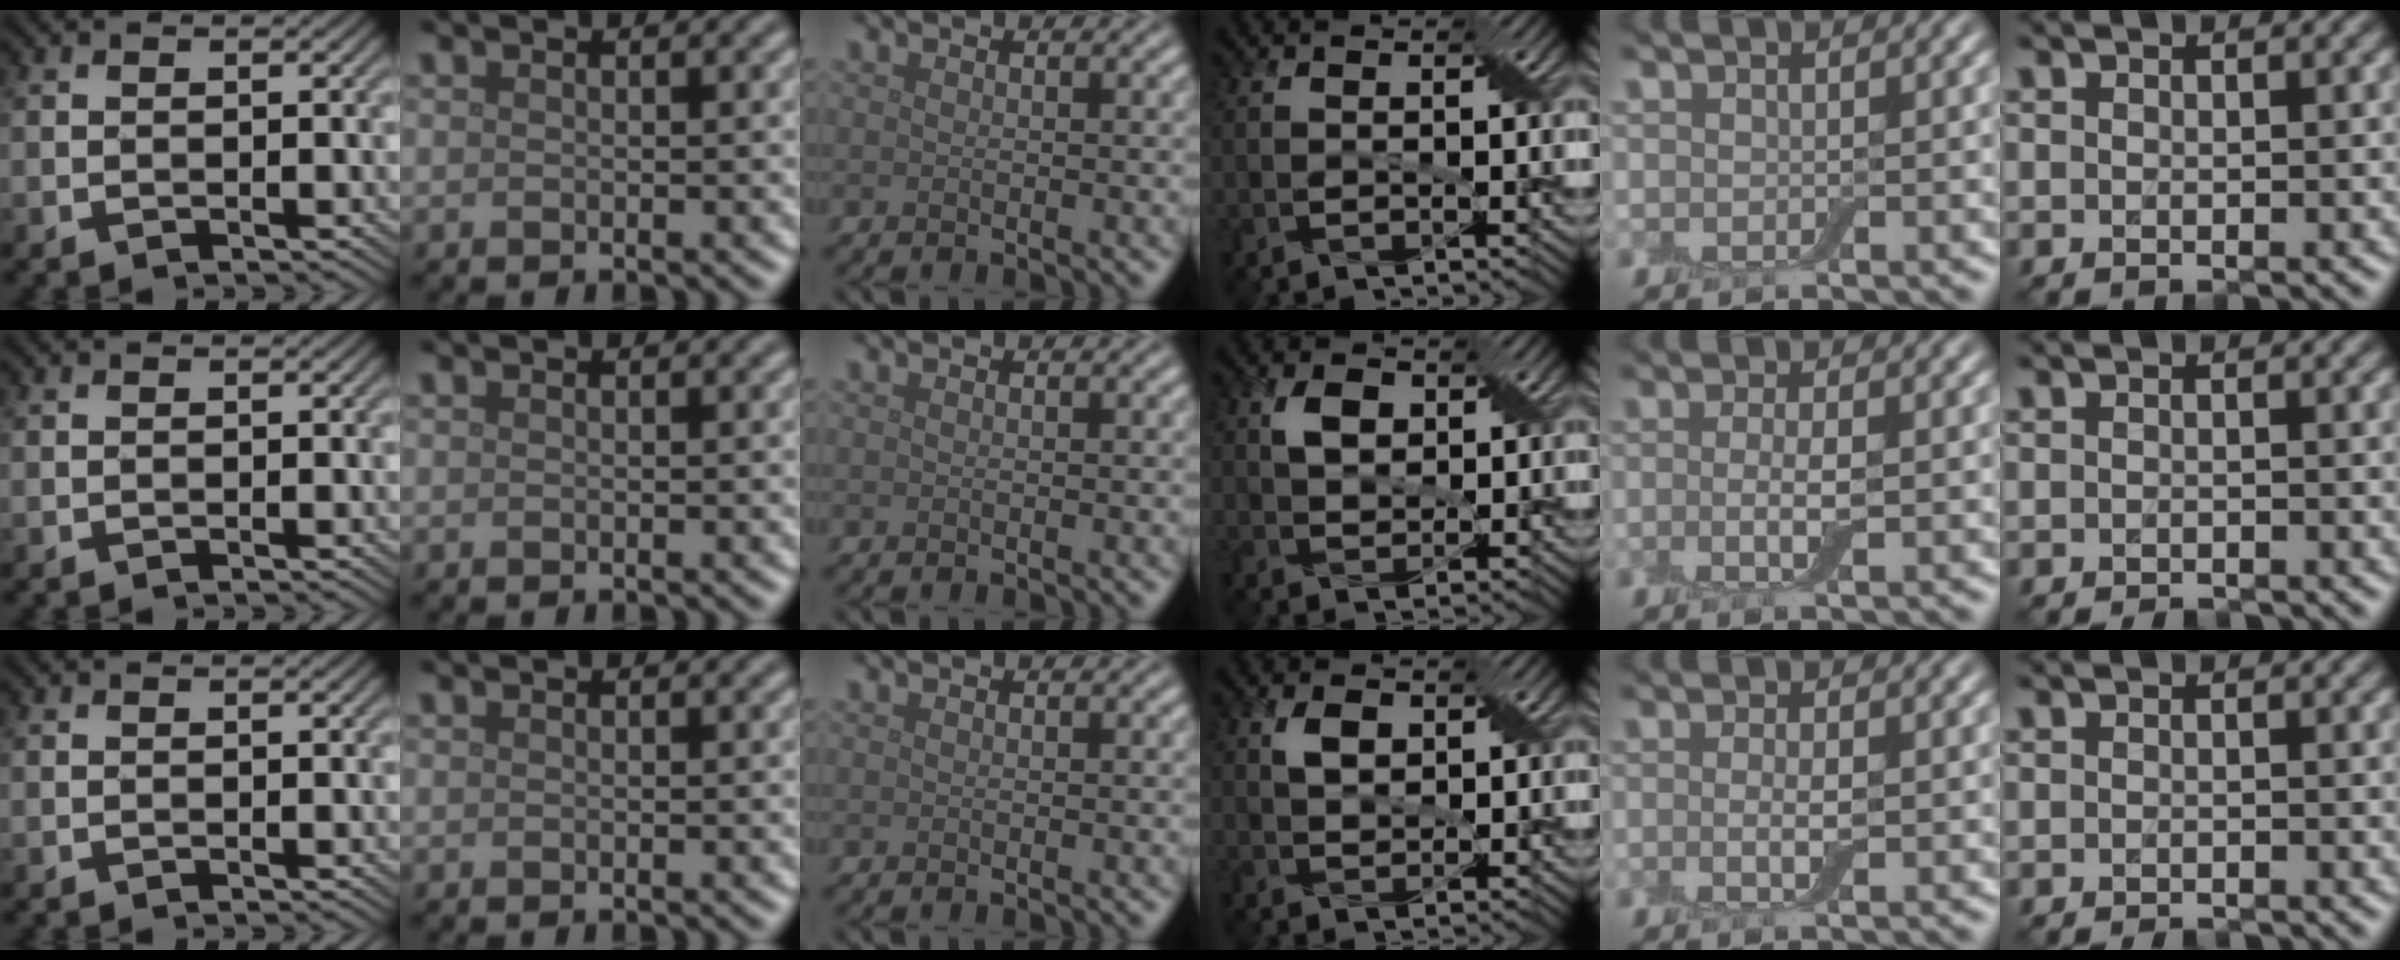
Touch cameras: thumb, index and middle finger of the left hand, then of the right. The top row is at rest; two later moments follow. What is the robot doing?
{"motion": "fold", "object": "apron"}